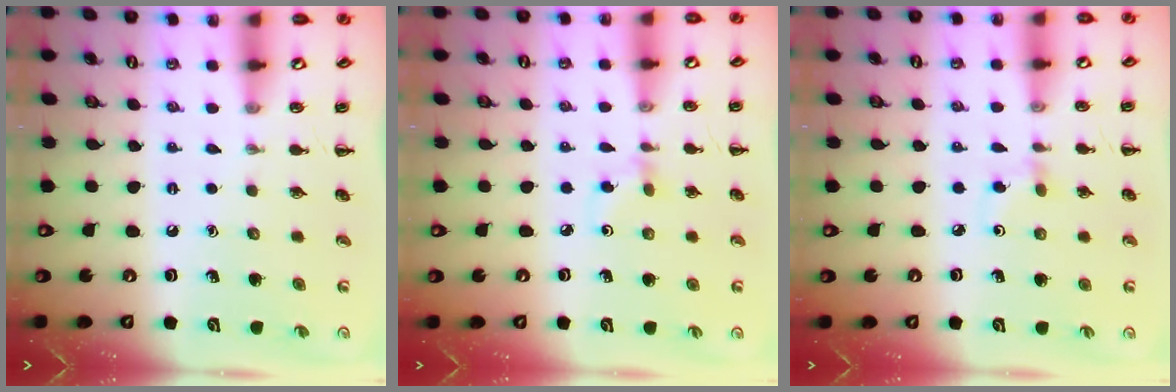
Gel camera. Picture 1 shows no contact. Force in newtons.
{"total": 2.7, "press": 2.4, "slide": 1.1}
{"total": 2.9, "press": 2.6, "slide": 1.2}